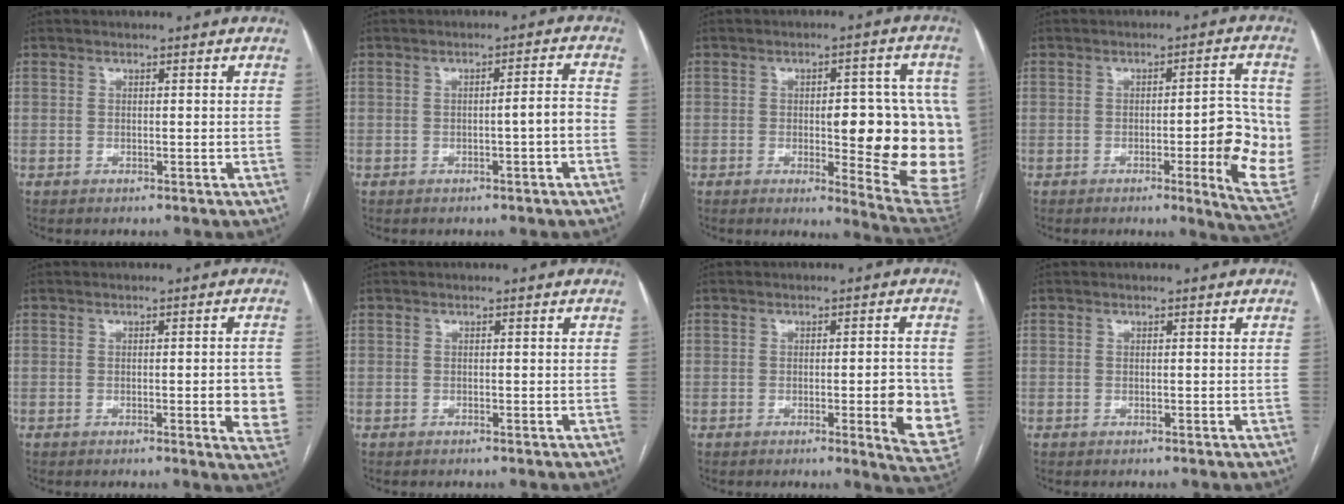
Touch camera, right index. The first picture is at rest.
{"total": 2.9, "force": [-1.0, -0.1, 2.7], "torque": [-0.034, 0.005, -0.016]}
{"total": 18.4, "force": [-1.4, 4.4, 17.8], "torque": [-0.152, 0.013, 0.003]}
{"total": 10.6, "force": [-1.6, 1.5, 10.4], "torque": [-0.116, 0.002, -0.019]}
{"total": 5.6, "force": [-0.9, 1.1, 5.4], "torque": [-0.057, -0.004, -0.010]}
{"total": 0.0}
{"total": 7.5, "force": [-1.3, 1.4, 7.2], "torque": [-0.084, -0.006, -0.013]}
{"total": 0.0}